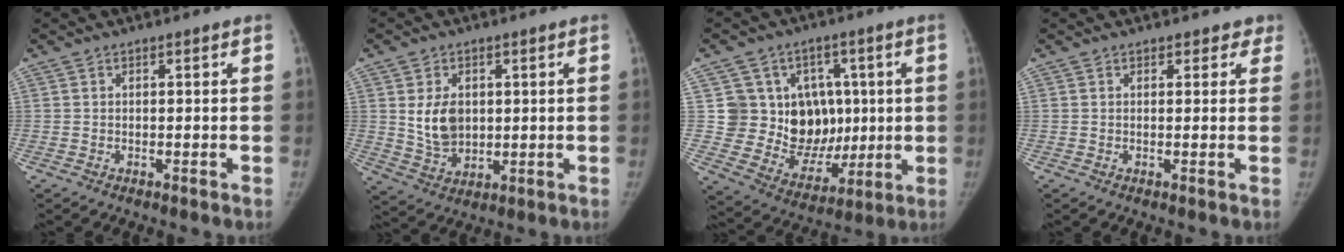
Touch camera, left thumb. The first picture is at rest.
{"total": 7.8, "force": [1.5, 5.7, 5.2], "torque": [-0.065, -0.016, 0.039]}
{"total": 15.5, "force": [1.7, 13.3, 7.8], "torque": [-0.060, 0.004, 0.057]}
{"total": 2.4, "force": [1.7, 1.6, 0.6], "torque": [0.028, -0.004, 0.012]}